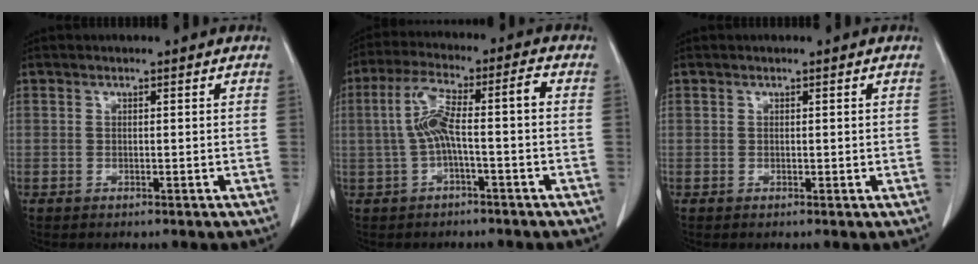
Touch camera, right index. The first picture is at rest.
{"total": 7.9, "force": [-0.7, 1.0, 7.8], "torque": [-0.160, 0.038, -0.012]}
{"total": 0.0}